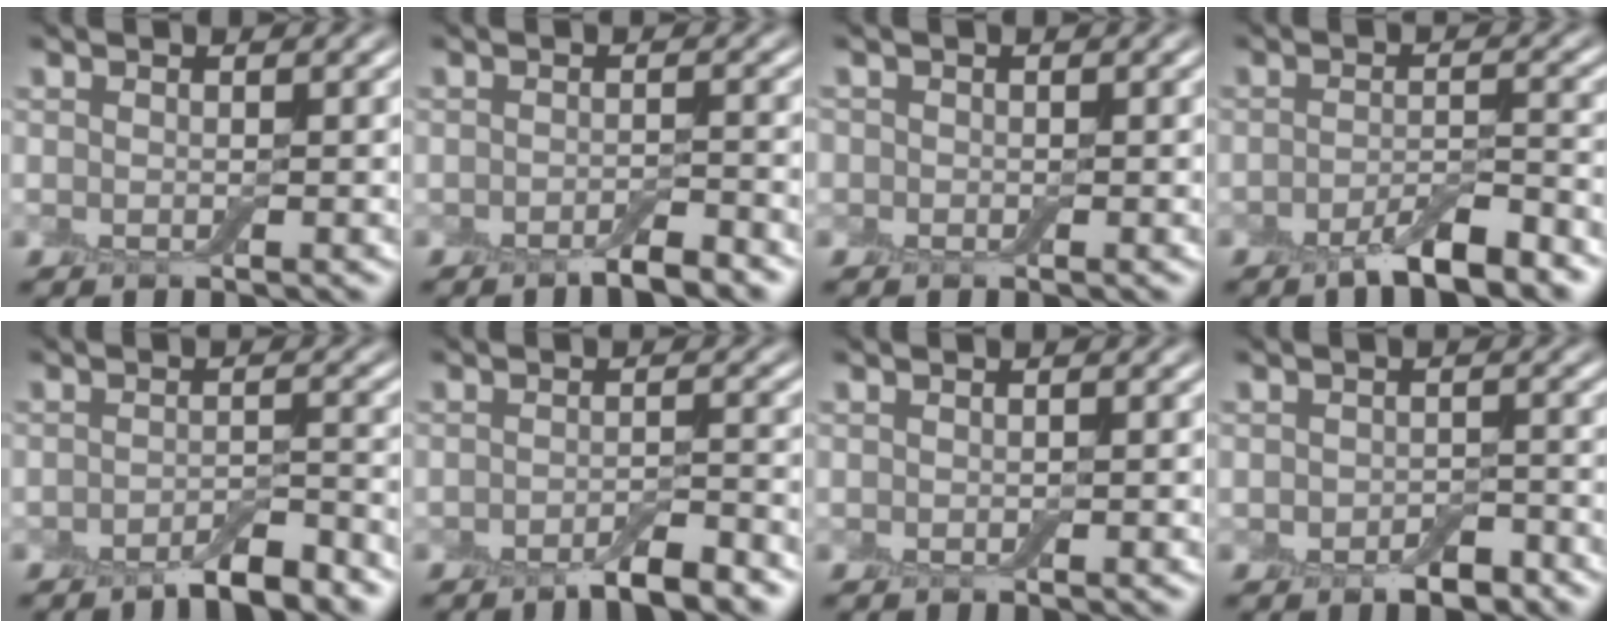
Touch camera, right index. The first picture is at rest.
{"total": 2.5, "force": [-1.9, 0.5, 1.5], "torque": [-0.022, 0.000, -0.033]}
{"total": 0.8, "force": [-0.2, 0.8, 0.0], "torque": [0.006, -0.004, -0.006]}
{"total": 4.4, "force": [-2.9, 1.1, 3.1], "torque": [-0.053, -0.001, -0.051]}
{"total": 3.5, "force": [-2.7, 0.8, 2.1], "torque": [-0.030, 0.003, -0.044]}
{"total": 3.4, "force": [-2.5, 0.7, 2.2], "torque": [-0.034, 0.001, -0.042]}
{"total": 0.0}
{"total": 3.0, "force": [-1.6, 1.8, 1.9], "torque": [-0.026, -0.004, -0.026]}